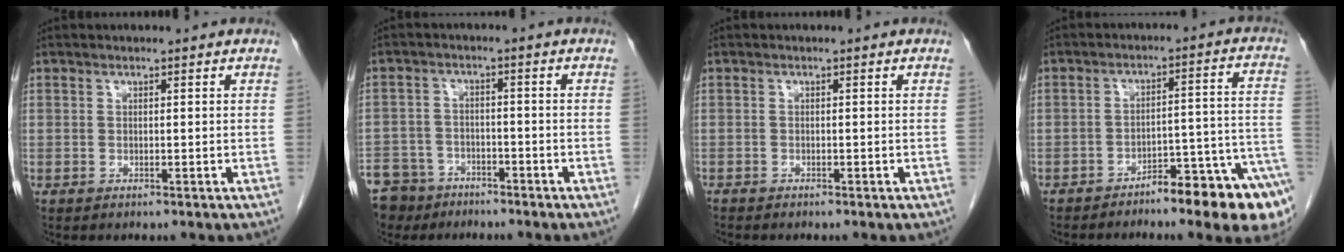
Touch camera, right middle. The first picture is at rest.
{"total": 10.8, "force": [-8.1, 6.8, 2.2], "torque": [-0.069, 0.002, -0.131]}
{"total": 0.7, "force": [-0.7, 0.2, 0.2], "torque": [-0.009, -0.001, -0.016]}
{"total": 11.4, "force": [-7.6, 1.4, 8.4], "torque": [-0.076, 0.036, -0.106]}